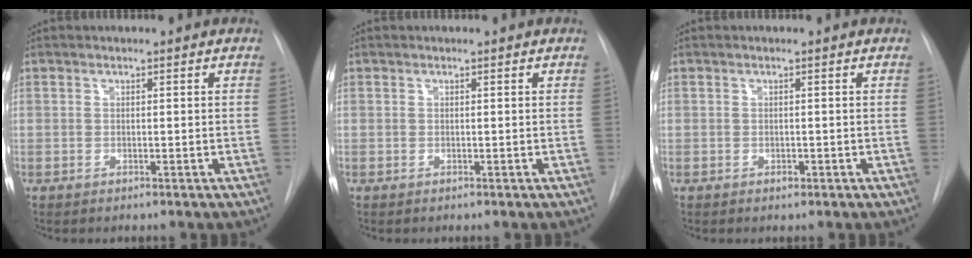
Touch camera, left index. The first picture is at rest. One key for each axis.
{"total": 0.0}
{"total": 0.5, "fx": -0.2, "fy": 0.4, "fz": 0.3, "tx": -0.004, "ty": 0.001, "tz": -0.002}